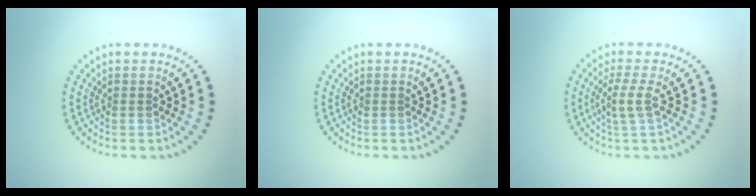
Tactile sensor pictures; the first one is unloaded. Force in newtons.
{"total": 0.0}
{"total": 2.0, "press": 1.6, "slide": 1.3}